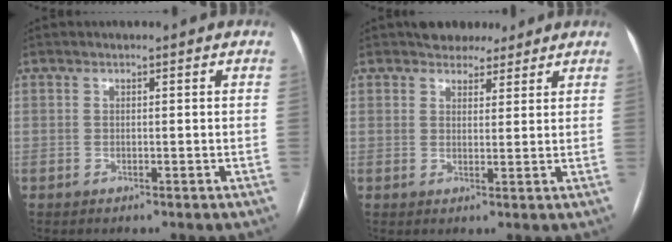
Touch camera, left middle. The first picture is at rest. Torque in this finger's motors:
{"motor_torque": [0.21, -0.24, 0.08, 0.01]}